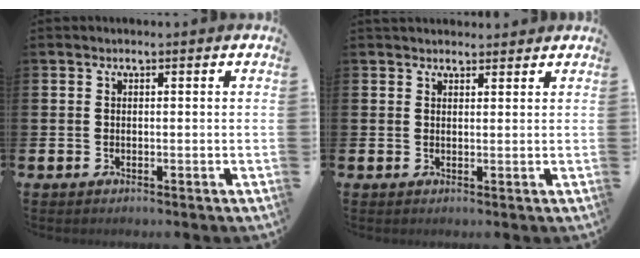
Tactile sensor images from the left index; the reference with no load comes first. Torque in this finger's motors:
{"motor_torque": [0.71, -1.08, 0.01, 0.09]}